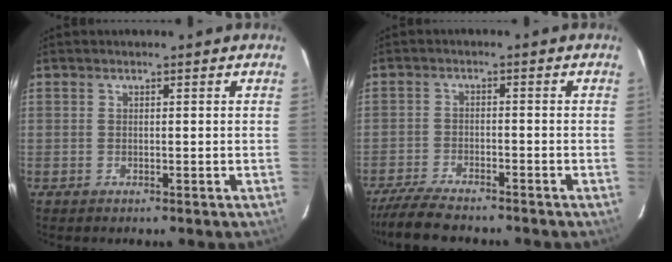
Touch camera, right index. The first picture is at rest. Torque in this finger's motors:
{"motor_torque": [0.21, -0.12, 0.07, 0.06]}